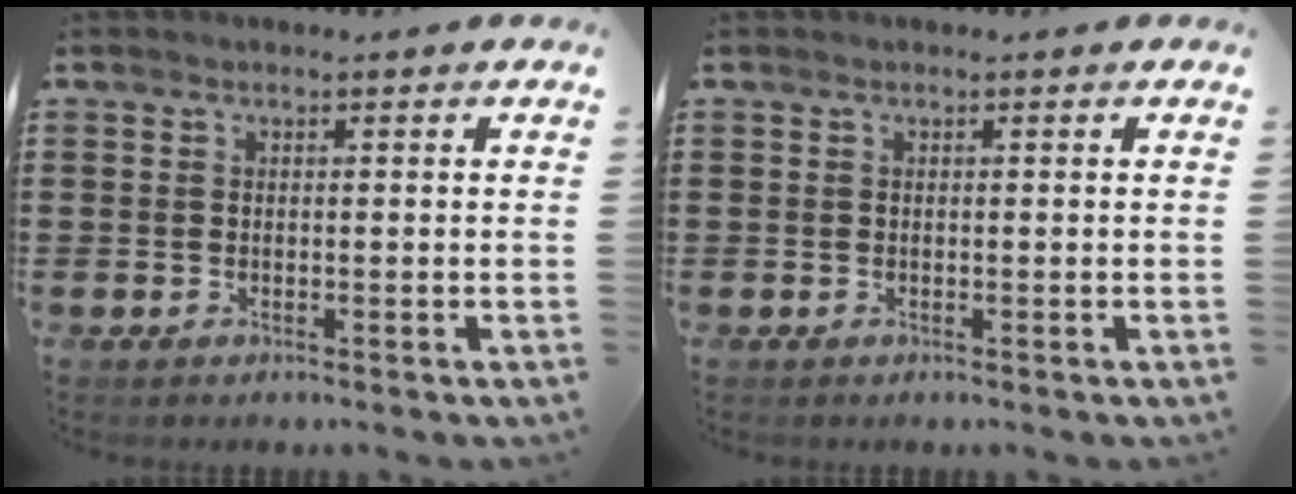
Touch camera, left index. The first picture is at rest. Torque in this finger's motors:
{"motor_torque": [0.00, 0.00, 0.00, 0.00]}